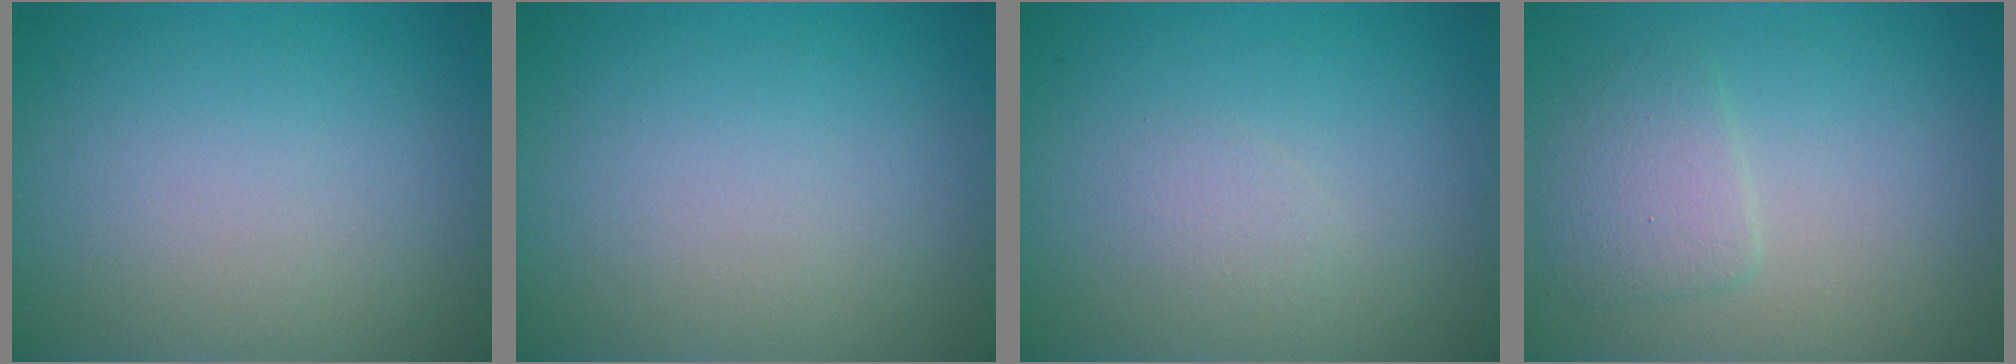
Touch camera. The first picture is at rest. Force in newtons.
{"total": 0.0}
{"total": 1.0, "press": 1.0, "slide": 0.0}
{"total": 2.4, "press": 2.4, "slide": 0.0}